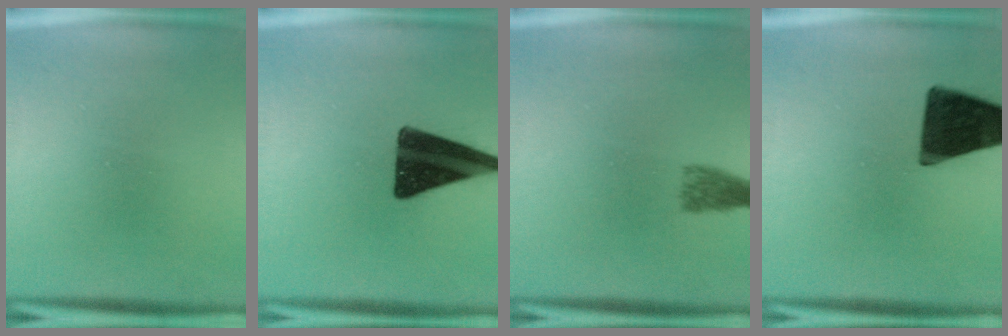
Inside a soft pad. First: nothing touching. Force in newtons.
{"total": 14.5}
{"total": 2.7}
{"total": 16.0}